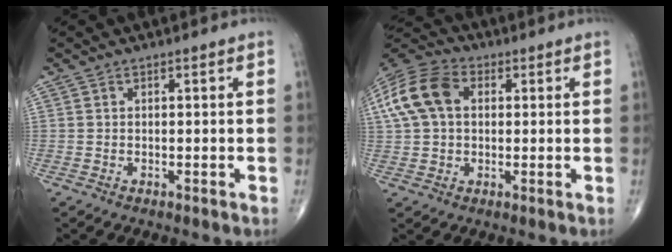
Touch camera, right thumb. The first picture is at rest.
{"total": 13.5, "force": [2.8, 9.3, 9.3], "torque": [-0.191, 0.028, 0.045]}